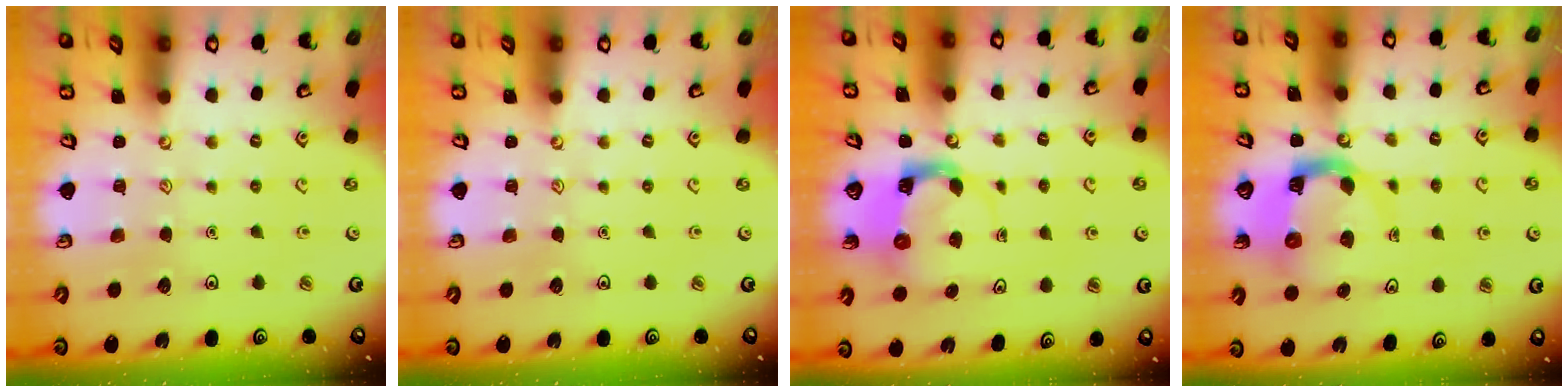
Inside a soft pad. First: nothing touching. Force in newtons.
{"total": 0.0}
{"total": 3.9, "press": 3.8, "slide": 0.6}
{"total": 7.9, "press": 7.9, "slide": 1.1}